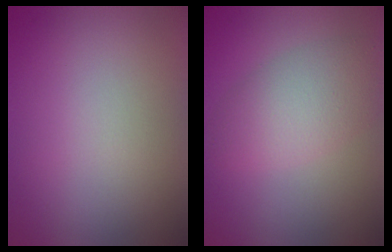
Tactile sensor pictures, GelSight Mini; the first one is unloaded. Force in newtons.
{"total": 4.5, "press": 4.5, "slide": 0.2}